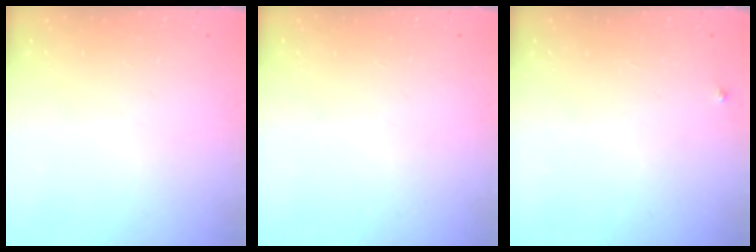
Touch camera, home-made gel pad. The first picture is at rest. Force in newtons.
{"total": 0.0}
{"total": 2.7, "press": 2.7, "slide": 0.3}